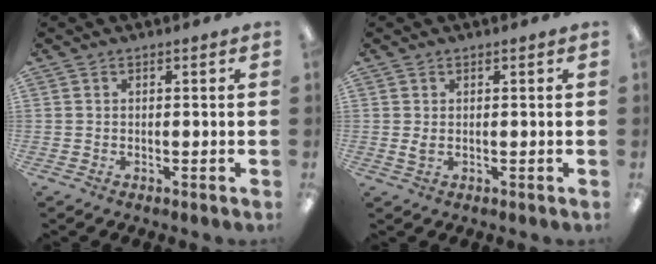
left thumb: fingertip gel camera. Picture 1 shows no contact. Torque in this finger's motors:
{"motor_torque": [-0.11, -0.09, -0.10, 0.02, 0.03]}